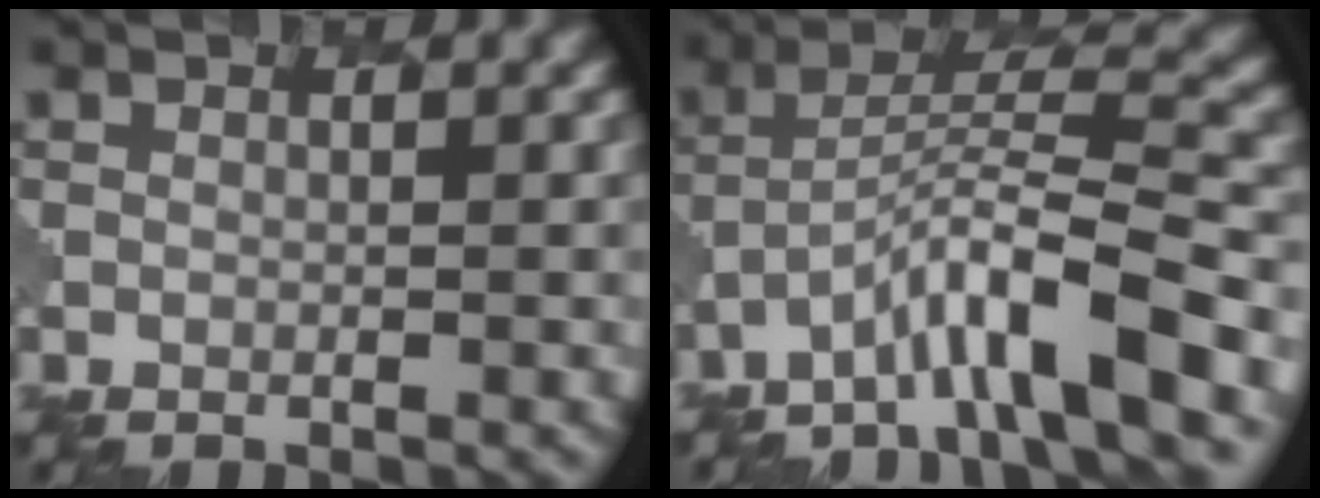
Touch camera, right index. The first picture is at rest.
{"total": 7.5, "force": [-4.7, 1.0, 5.8], "torque": [-0.099, 0.014, -0.087]}